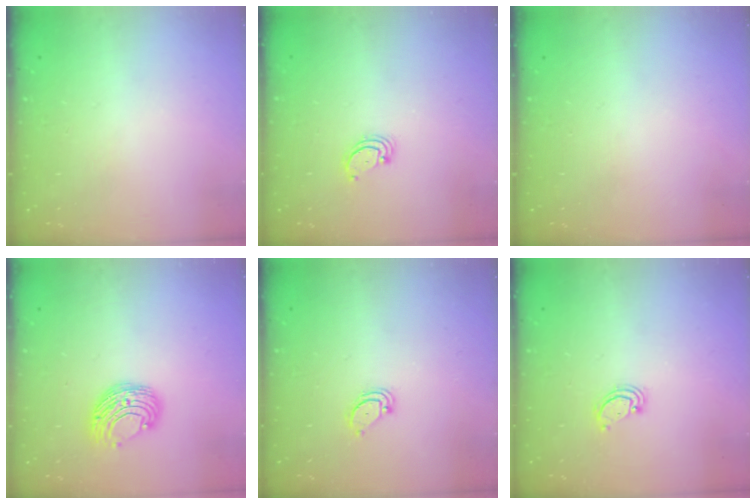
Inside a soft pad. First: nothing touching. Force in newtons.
{"total": 2.5, "press": 2.5, "slide": 0.3}
{"total": 0.0}
{"total": 9.5, "press": 9.5, "slide": 0.6}
{"total": 2.4, "press": 2.4, "slide": 0.2}
{"total": 2.6, "press": 2.6, "slide": 0.3}